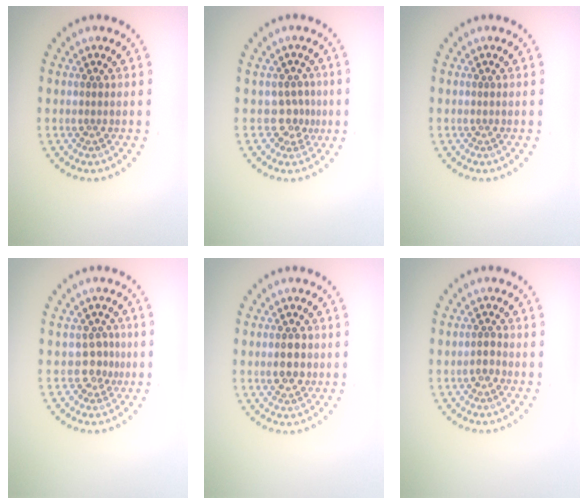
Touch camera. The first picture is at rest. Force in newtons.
{"total": 2.1, "press": 1.4, "slide": 1.6}
{"total": 0.0}
{"total": 2.0, "press": 1.4, "slide": 1.4}
{"total": 2.7, "press": 2.7, "slide": 0.1}
{"total": 1.1, "press": 0.9, "slide": 0.6}